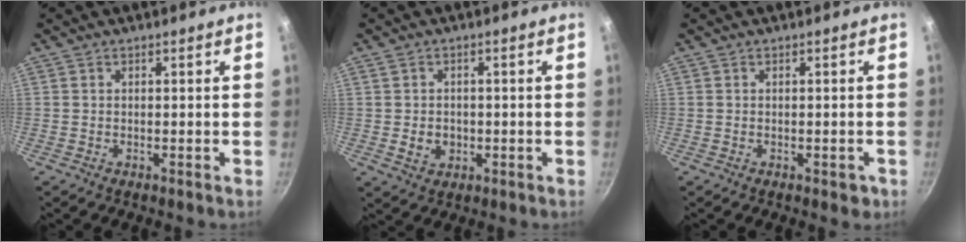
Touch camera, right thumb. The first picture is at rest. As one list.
[{"total": 4.0, "force": [-0.6, 3.3, 2.2], "torque": [-0.025, 0.001, -0.006]}, {"total": 1.9, "force": [-0.8, 0.9, 1.5], "torque": [-0.015, 0.000, -0.009]}]